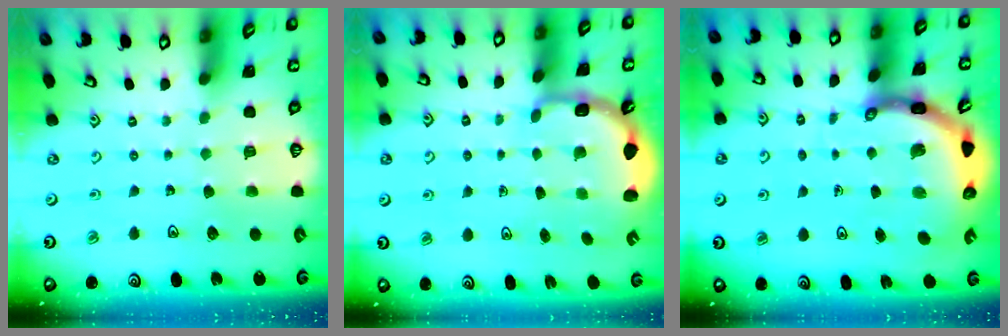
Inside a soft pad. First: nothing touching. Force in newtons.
{"total": 3.2, "press": 2.6, "slide": 1.9}
{"total": 7.5, "press": 7.5, "slide": 0.8}